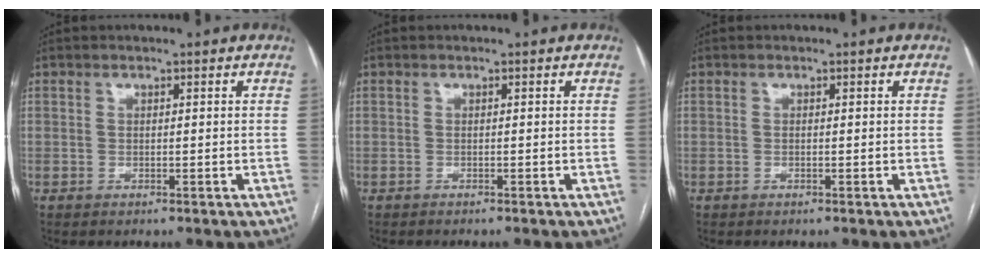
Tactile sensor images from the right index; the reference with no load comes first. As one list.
[{"total": 1.3, "force": [-1.3, 0.2, 0.4], "torque": [-0.003, -0.002, -0.016]}, {"total": 0.0}]